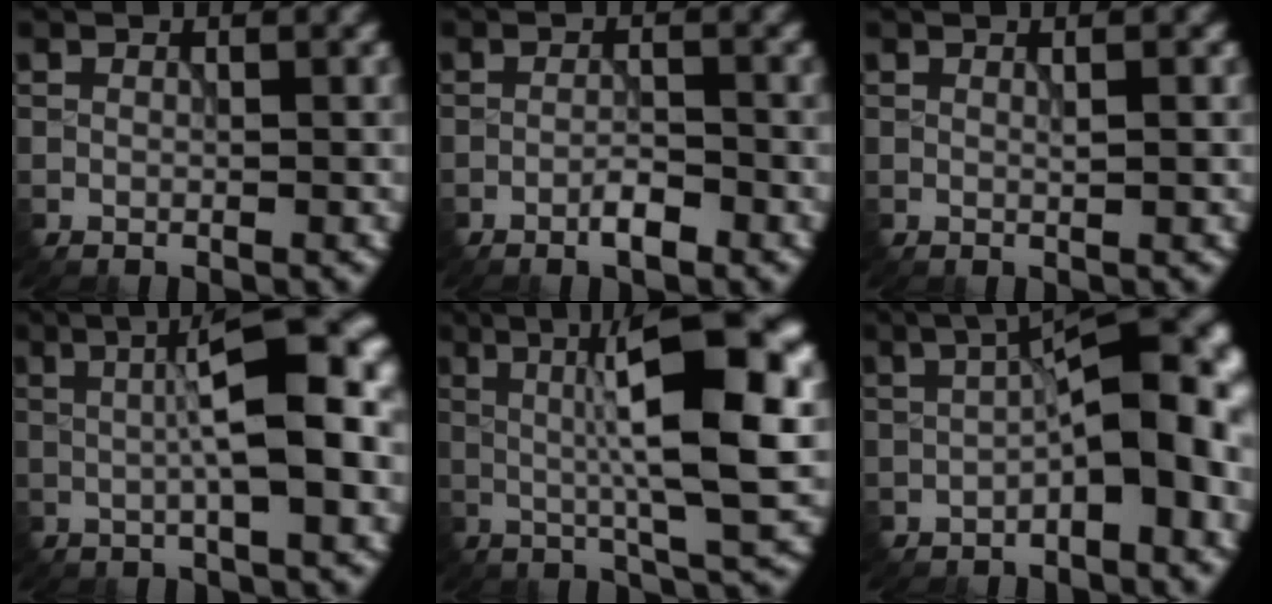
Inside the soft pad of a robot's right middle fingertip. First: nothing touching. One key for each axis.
{"total": 2.0, "fx": -1.3, "fy": 0.5, "fz": 1.4, "tx": -0.023, "ty": 0.003, "tz": -0.025}
{"total": 0.6, "fx": 0.3, "fy": 0.0, "fz": 0.5, "tx": -0.008, "ty": 0.001, "tz": 0.003}
{"total": 9.6, "fx": 1.0, "fy": 2.4, "fz": 9.3, "tx": -0.119, "ty": 0.018, "tz": 0.010}
{"total": 11.0, "fx": 1.0, "fy": 2.3, "fz": 10.7, "tx": -0.159, "ty": 0.015, "tz": 0.012}
{"total": 8.0, "fx": -0.2, "fy": 2.7, "fz": 7.5, "tx": -0.106, "ty": 0.018, "tz": -0.011}